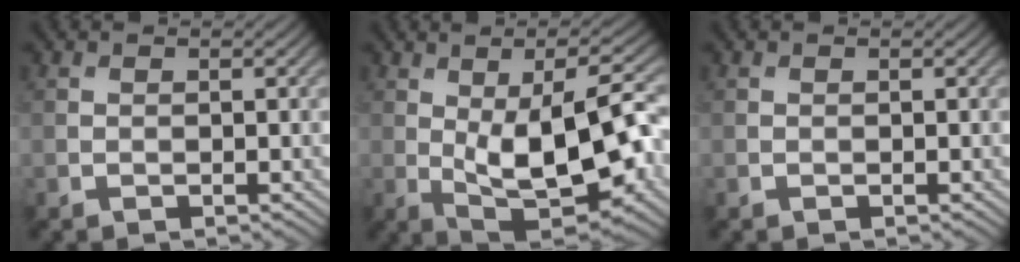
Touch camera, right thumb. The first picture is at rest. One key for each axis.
{"total": 14.3, "fx": -1.3, "fy": 6.1, "fz": 12.9, "tx": -0.206, "ty": -0.002, "tz": -0.010}
{"total": 0.0}